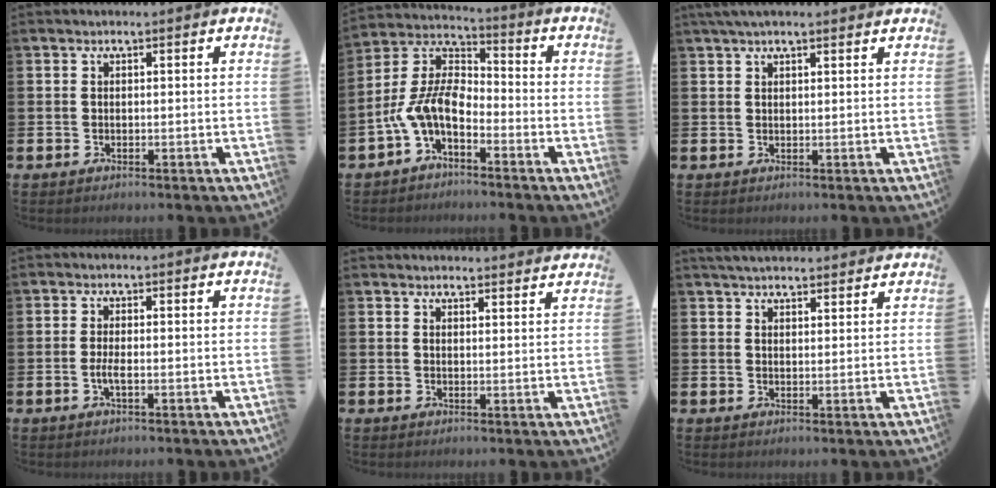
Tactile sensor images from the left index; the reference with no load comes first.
{"total": 7.5, "force": [-3.0, 4.0, 5.7], "torque": [-0.150, -0.017, -0.069]}
{"total": 2.6, "force": [2.1, 0.5, 1.5], "torque": [-0.029, 0.003, 0.038]}
{"total": 1.8, "force": [-0.5, 0.4, 1.7], "torque": [-0.033, 0.000, -0.010]}
{"total": 2.5, "force": [2.5, 0.1, -0.2], "torque": [0.007, -0.018, 0.044]}
{"total": 3.7, "force": [3.6, 0.5, 0.6], "torque": [-0.016, -0.012, 0.068]}